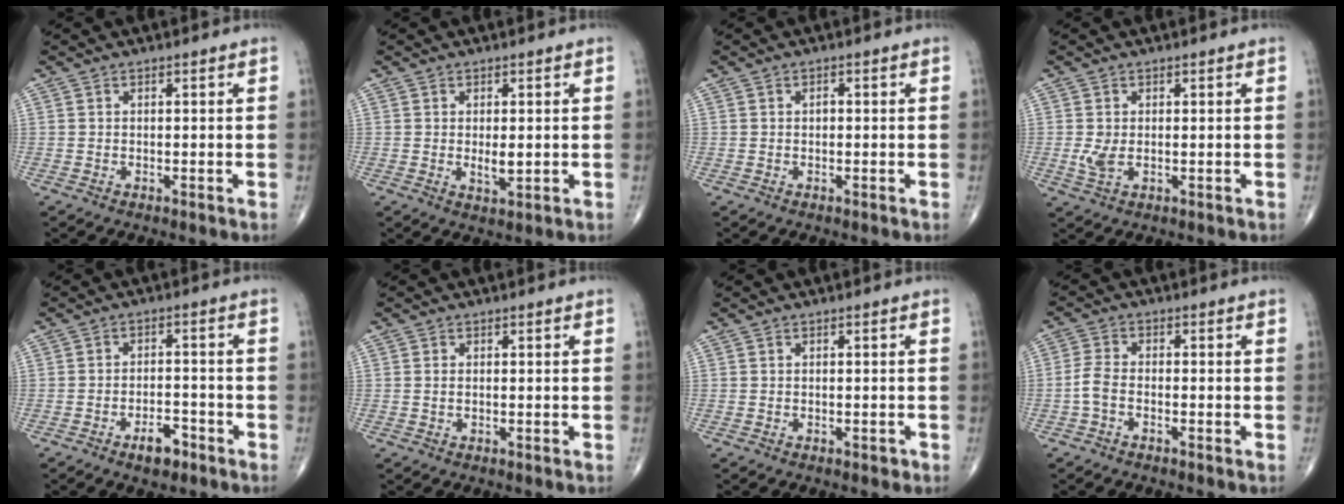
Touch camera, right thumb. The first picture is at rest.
{"total": 3.0, "force": [0.0, 1.3, 2.7], "torque": [-0.039, -0.008, 0.005]}
{"total": 0.8, "force": [0.0, 0.5, 0.5], "torque": [-0.003, 0.002, -0.003]}
{"total": 2.7, "force": [0.1, 1.6, 2.2], "torque": [-0.051, -0.006, 0.006]}
{"total": 4.4, "force": [-2.7, 2.0, 2.8], "torque": [-0.035, 0.018, -0.042]}
{"total": 0.7, "force": [0.0, 0.4, 0.6], "torque": [-0.014, 0.001, 0.001]}
{"total": 0.7, "force": [-0.4, 0.4, 0.4], "torque": [-0.002, 0.001, -0.006]}
{"total": 3.3, "force": [-1.3, 1.6, 2.5], "torque": [-0.057, 0.016, -0.033]}